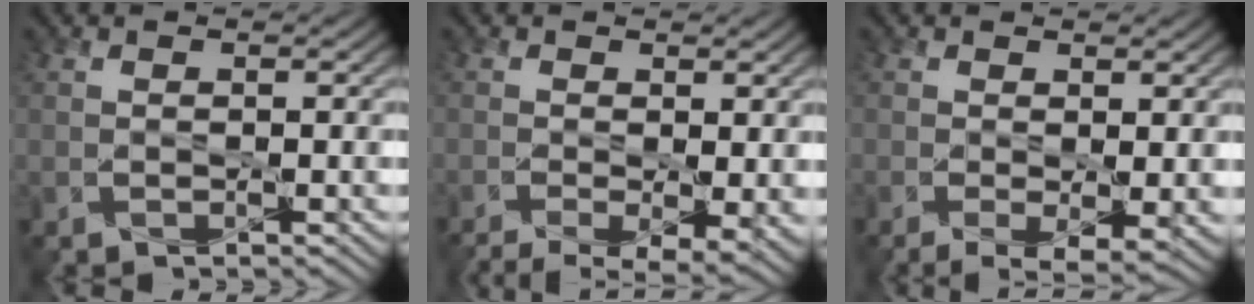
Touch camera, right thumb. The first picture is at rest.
{"total": 6.3, "force": [-3.0, 2.0, 5.2], "torque": [-0.099, -0.025, -0.046]}
{"total": 3.8, "force": [-0.8, 1.2, 3.5], "torque": [-0.072, -0.014, -0.010]}